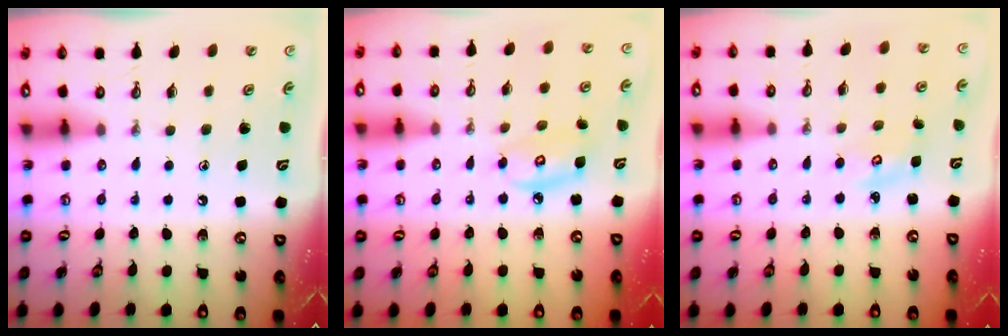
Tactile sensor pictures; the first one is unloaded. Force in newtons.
{"total": 6.6, "press": 6.6, "slide": 0.3}
{"total": 2.7, "press": 2.7, "slide": 0.3}